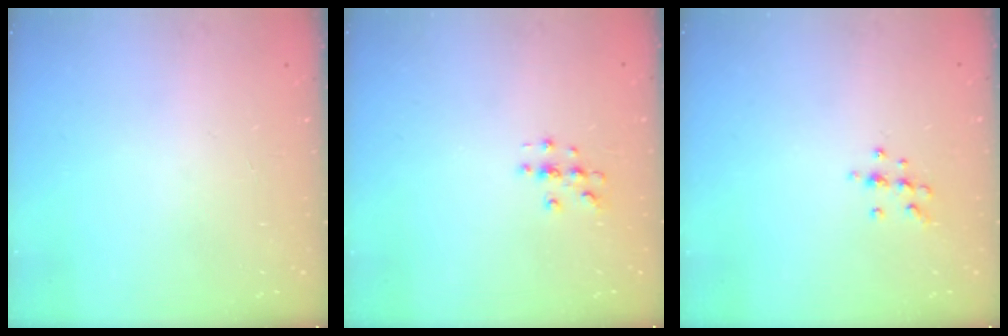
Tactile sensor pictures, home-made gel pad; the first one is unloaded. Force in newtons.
{"total": 3.0, "press": 3.0, "slide": 0.3}
{"total": 7.1, "press": 7.0, "slide": 1.3}